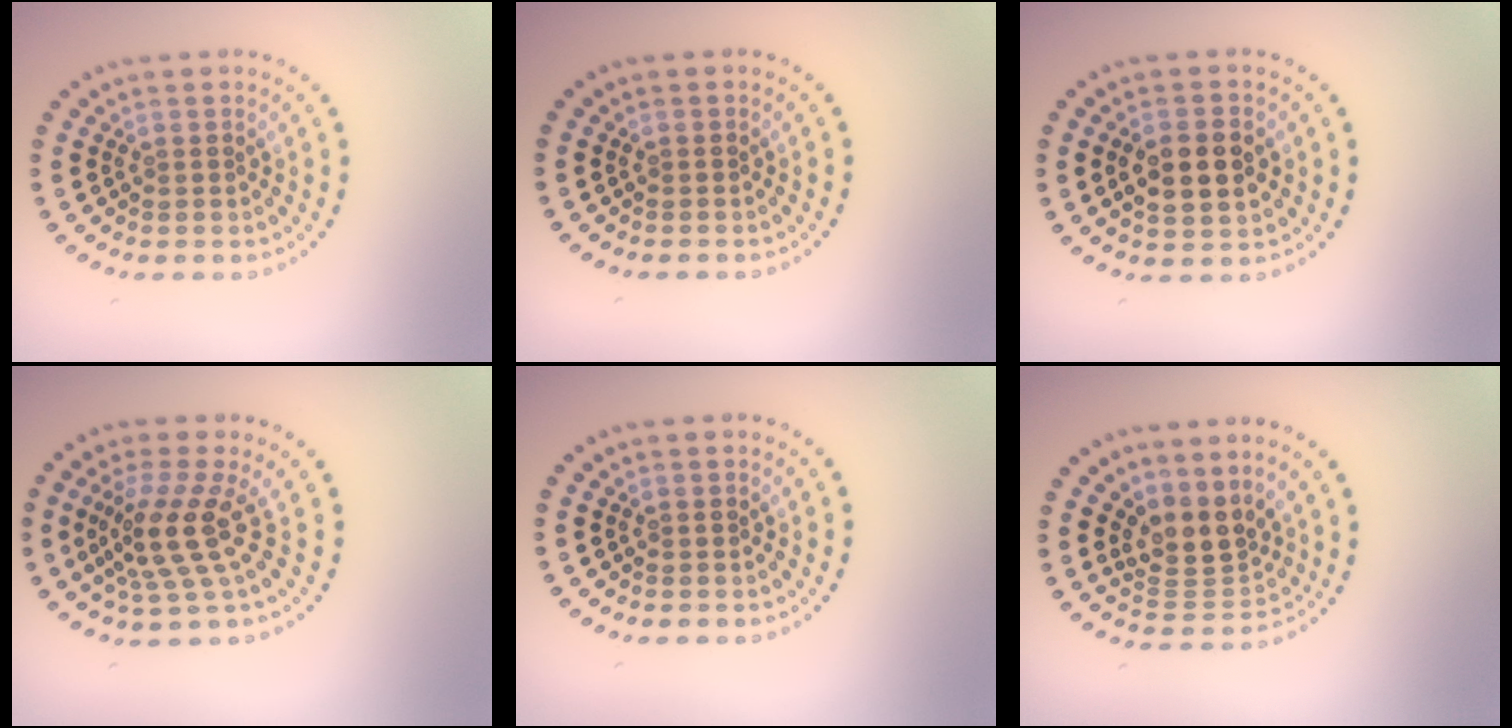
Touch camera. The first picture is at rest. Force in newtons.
{"total": 0.0}
{"total": 4.2, "press": 4.2, "slide": 0.4}
{"total": 4.2, "press": 2.9, "slide": 3.0}
{"total": 0.0}
{"total": 3.6, "press": 2.6, "slide": 2.5}